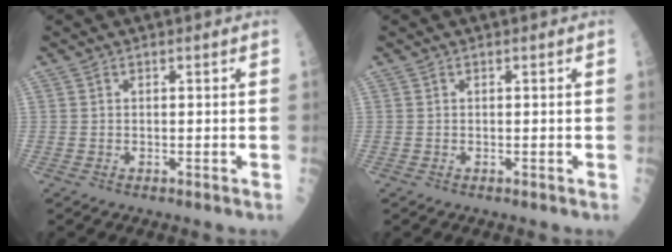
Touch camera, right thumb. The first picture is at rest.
{"total": 0.0}